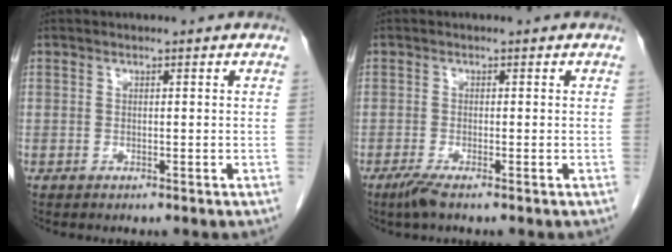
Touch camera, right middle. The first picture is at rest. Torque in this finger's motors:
{"motor_torque": [0.44, -0.23, 0.01, 0.05]}